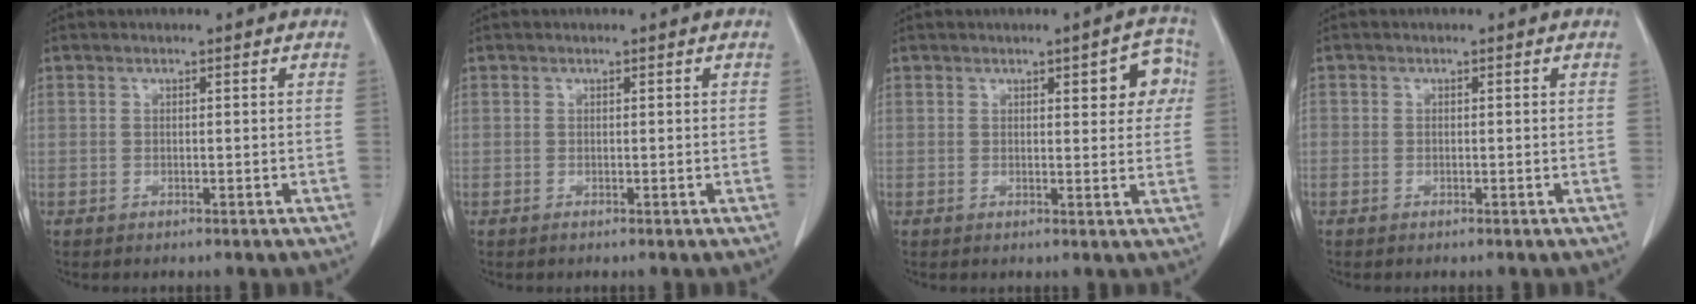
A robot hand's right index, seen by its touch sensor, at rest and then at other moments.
{"total": 0.0}
{"total": 5.6, "force": [1.8, 1.9, 5.0], "torque": [-0.048, 0.012, 0.017]}
{"total": 0.5, "force": [-0.2, 0.5, 0.3], "torque": [-0.005, 0.002, -0.004]}